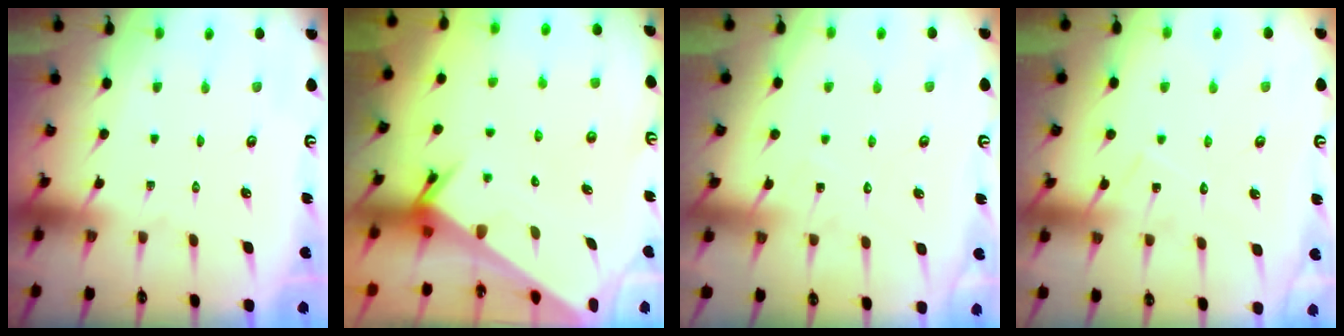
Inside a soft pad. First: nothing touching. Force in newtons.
{"total": 3.1, "press": 3.1, "slide": 0.2}
{"total": 7.5, "press": 7.5, "slide": 0.4}
{"total": 8.5, "press": 8.5, "slide": 0.4}